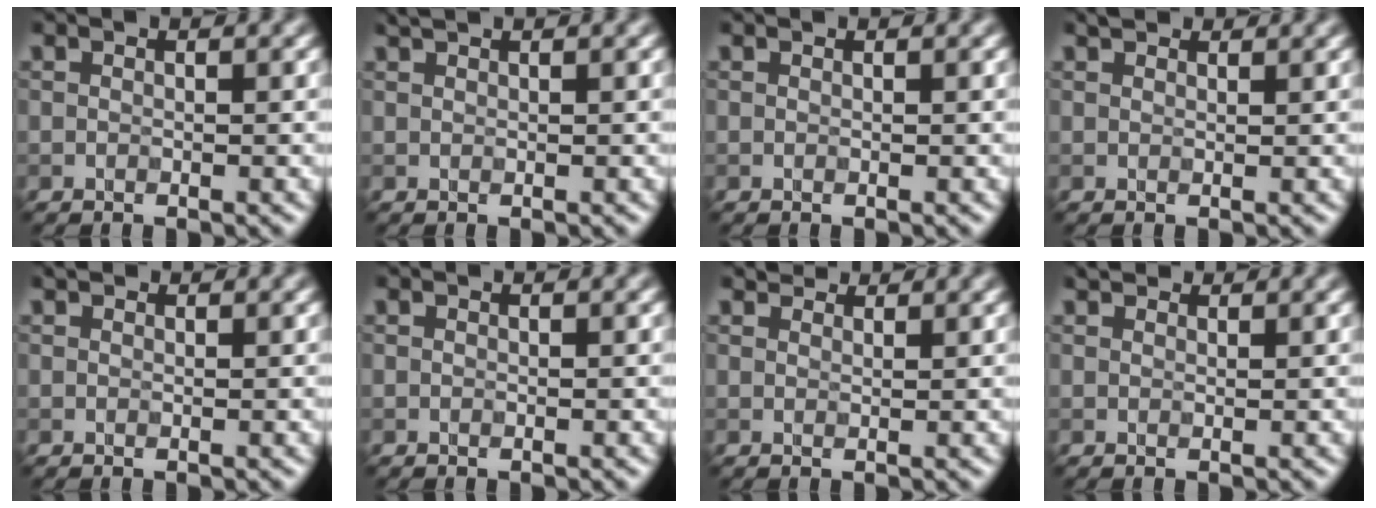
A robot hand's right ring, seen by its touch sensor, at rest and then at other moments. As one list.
[{"total": 0.6, "force": [0.6, 0.0, 0.1], "torque": [-0.002, -0.002, 0.012]}, {"total": 0.0}, {"total": 1.3, "force": [1.2, 0.4, 0.3], "torque": [-0.008, 0.000, 0.014]}, {"total": 0.5, "force": [0.4, 0.3, 0.2], "torque": [-0.002, 0.001, 0.003]}, {"total": 0.0}, {"total": 1.8, "force": [1.7, 0.7, 0.5], "torque": [-0.014, 0.000, 0.016]}, {"total": 1.2, "force": [1.0, 0.5, 0.3], "torque": [-0.006, 0.001, 0.010]}]